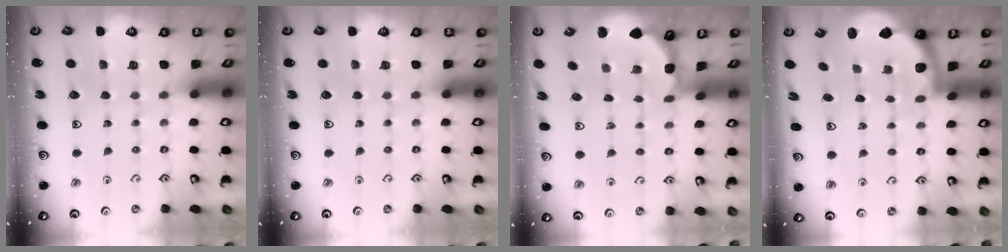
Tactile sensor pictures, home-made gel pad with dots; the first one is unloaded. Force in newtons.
{"total": 0.0}
{"total": 1.8, "press": 1.8, "slide": 0.3}
{"total": 2.0, "press": 2.0, "slide": 0.5}